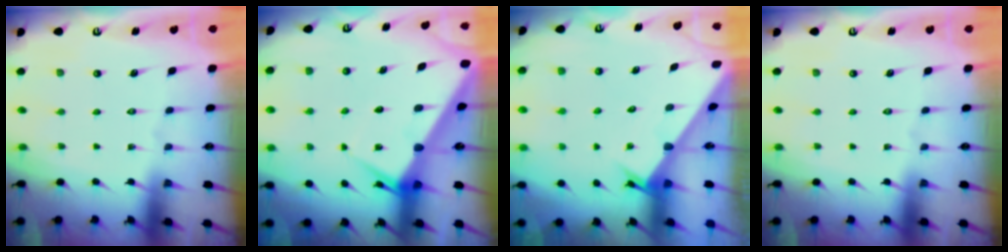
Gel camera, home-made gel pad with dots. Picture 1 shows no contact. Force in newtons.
{"total": 8.3, "press": 8.3, "slide": 0.8}
{"total": 2.8, "press": 2.8, "slide": 0.1}
{"total": 0.0}